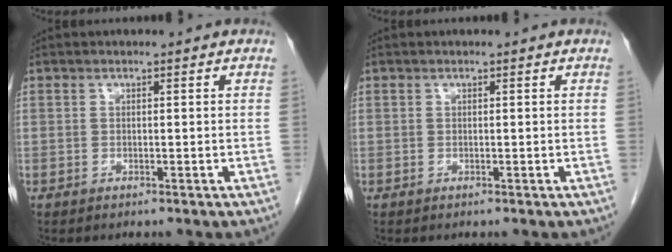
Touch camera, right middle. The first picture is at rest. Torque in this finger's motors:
{"motor_torque": [-0.26, -0.26, 0.00, -0.01]}